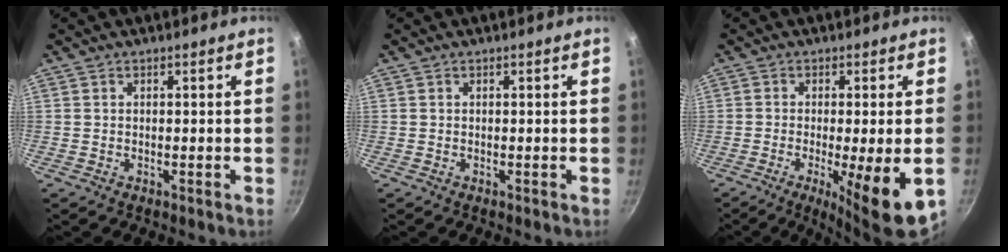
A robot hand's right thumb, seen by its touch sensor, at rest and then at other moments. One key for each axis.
{"total": 0.0}
{"total": 11.4, "fx": -3.3, "fy": 1.9, "fz": 10.8, "tx": -0.166, "ty": -0.007, "tz": -0.043}